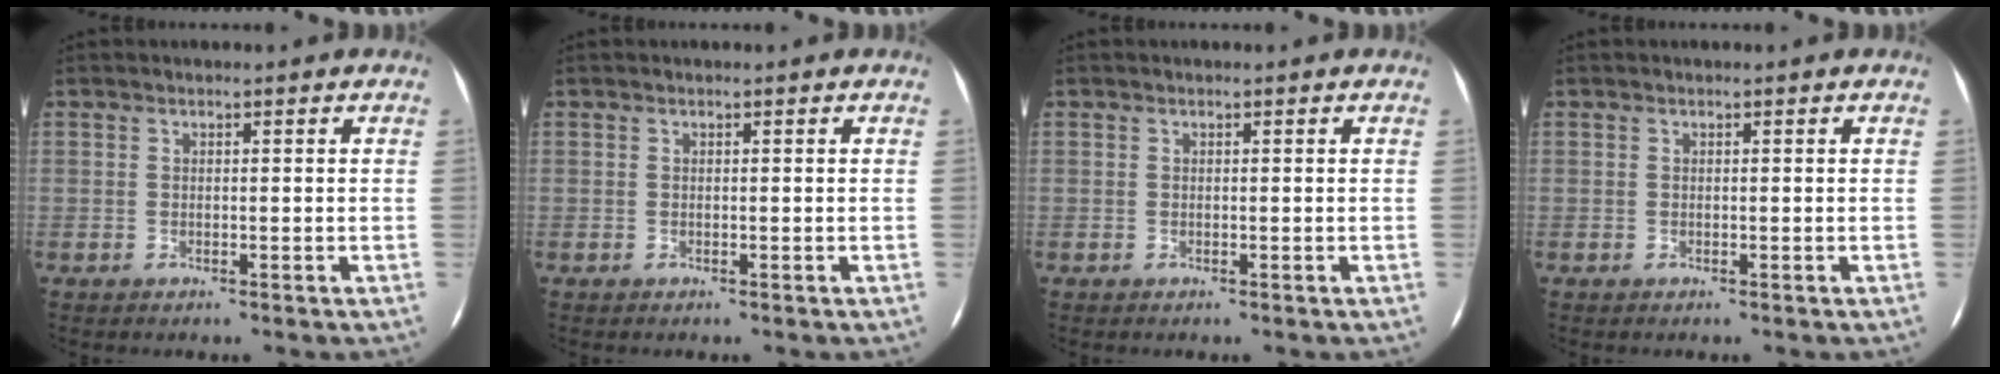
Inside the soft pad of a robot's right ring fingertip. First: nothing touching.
{"total": 0.0}
{"total": 0.0}
{"total": 0.0}